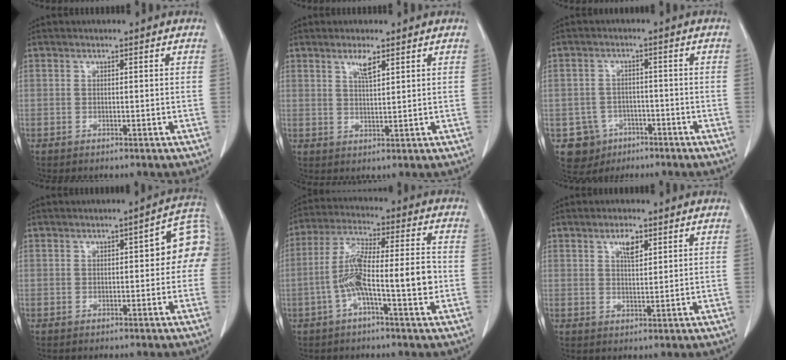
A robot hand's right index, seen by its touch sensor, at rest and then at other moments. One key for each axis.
{"total": 2.8, "fx": 1.8, "fy": 0.3, "fz": 2.1, "tx": -0.044, "ty": -0.001, "tz": 0.034}
{"total": 5.9, "fx": -2.7, "fy": 5.2, "fz": 0.5, "tx": -0.010, "ty": 0.010, "tz": -0.037}
{"total": 7.1, "fx": 0.7, "fy": 2.4, "fz": 6.6, "tx": -0.071, "ty": 0.034, "tz": 0.003}
{"total": 11.5, "fx": -2.5, "fy": 1.8, "fz": 11.1, "tx": -0.207, "ty": 0.023, "tz": -0.047}
{"total": 3.1, "fx": 1.7, "fy": 1.1, "fz": 2.3, "tx": -0.043, "ty": -0.002, "tz": 0.031}